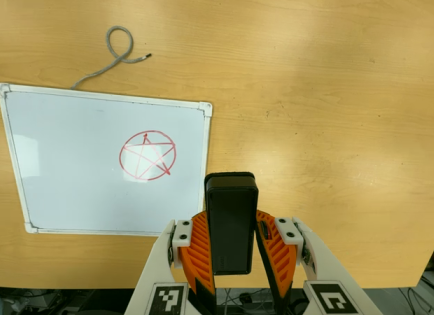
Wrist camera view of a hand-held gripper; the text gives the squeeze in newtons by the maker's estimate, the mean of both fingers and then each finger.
{"total": 6.6, "left": 5.3, "right": 7.9}